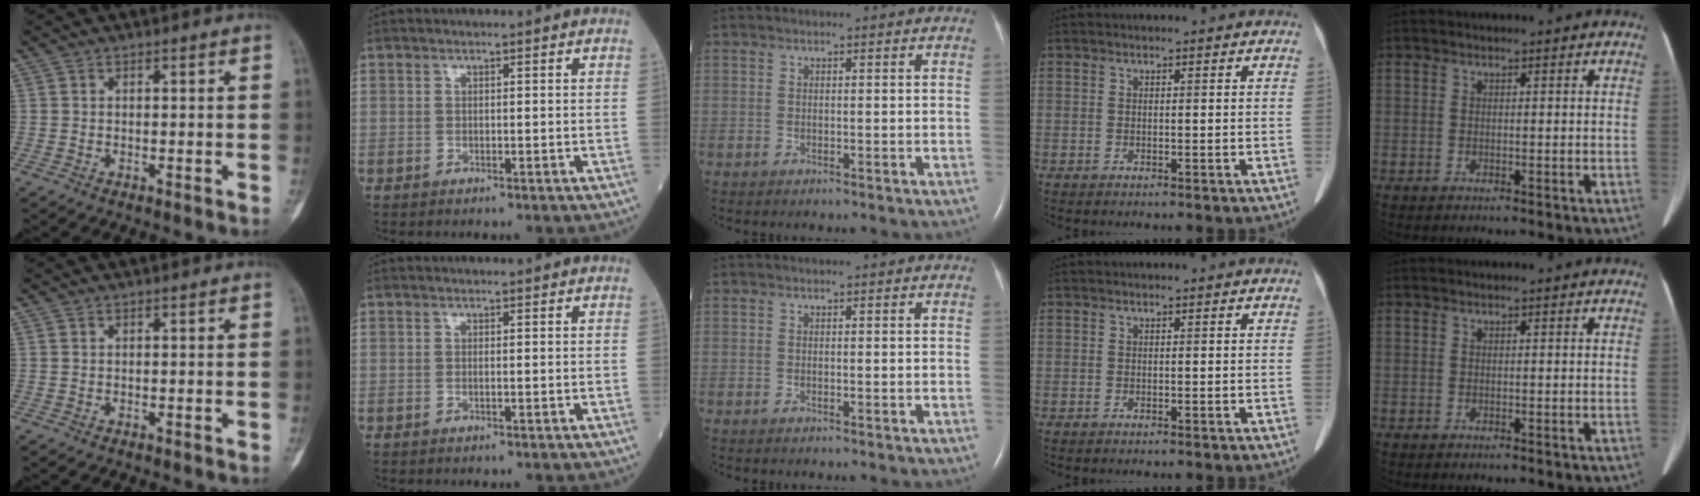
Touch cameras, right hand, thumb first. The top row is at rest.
{}